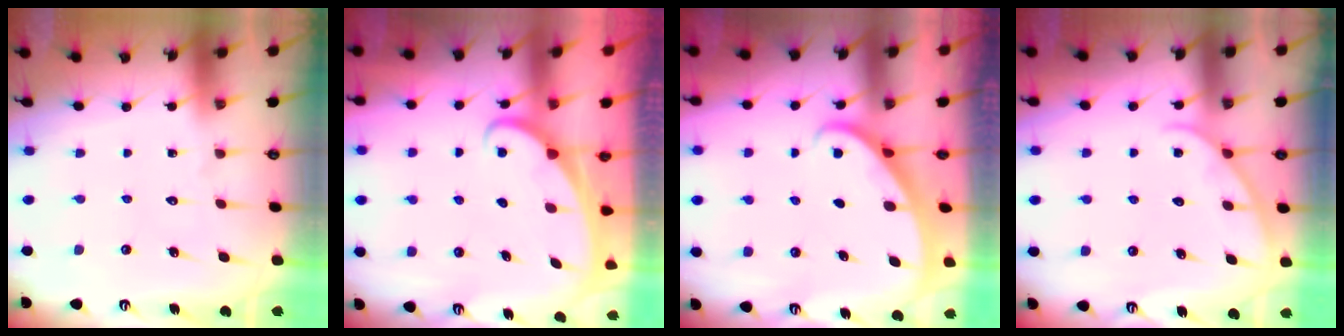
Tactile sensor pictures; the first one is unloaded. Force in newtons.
{"total": 1.8, "press": 1.7, "slide": 0.1}
{"total": 2.2, "press": 2.2, "slide": 0.1}
{"total": 3.7, "press": 3.7, "slide": 0.4}